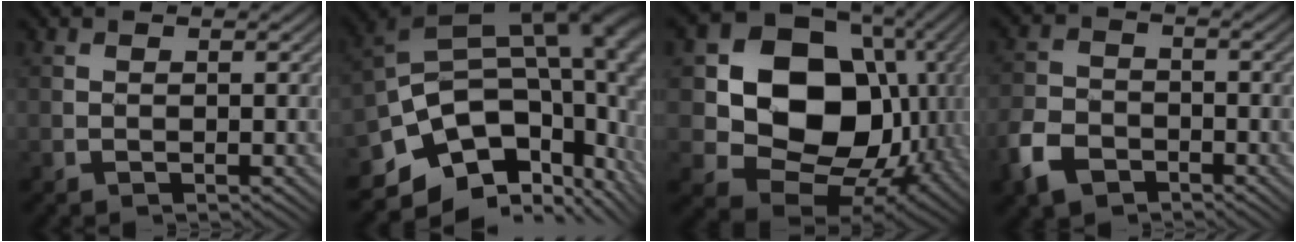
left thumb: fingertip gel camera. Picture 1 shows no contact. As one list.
[{"total": 16.9, "force": [-4.9, 11.4, 11.5], "torque": [-0.186, -0.029, -0.061]}, {"total": 17.3, "force": [1.3, 13.6, 10.6], "torque": [-0.191, -0.032, 0.035]}, {"total": 5.9, "force": [-3.7, 3.8, 2.7], "torque": [-0.071, -0.008, -0.084]}]